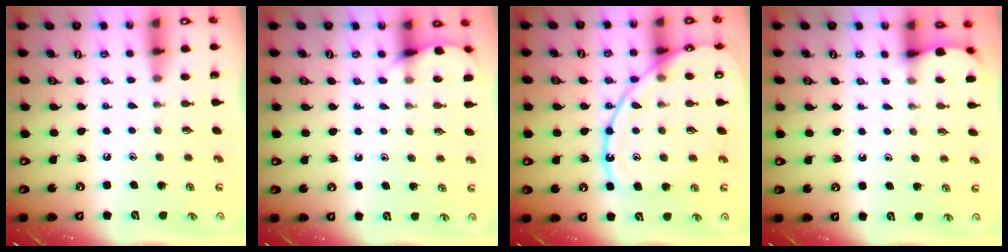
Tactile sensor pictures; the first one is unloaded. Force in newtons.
{"total": 5.6, "press": 5.6, "slide": 0.7}
{"total": 14.8, "press": 14.7, "slide": 1.4}
{"total": 1.8, "press": 1.7, "slide": 0.2}